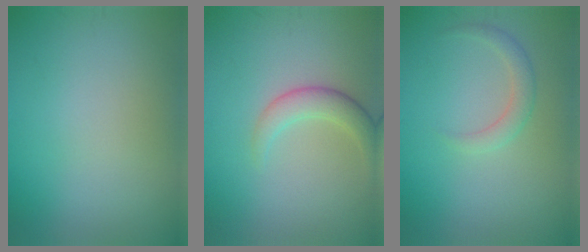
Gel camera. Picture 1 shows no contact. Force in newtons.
{"total": 2.7, "press": 2.7, "slide": 0.2}
{"total": 1.7, "press": 1.7, "slide": 0.1}